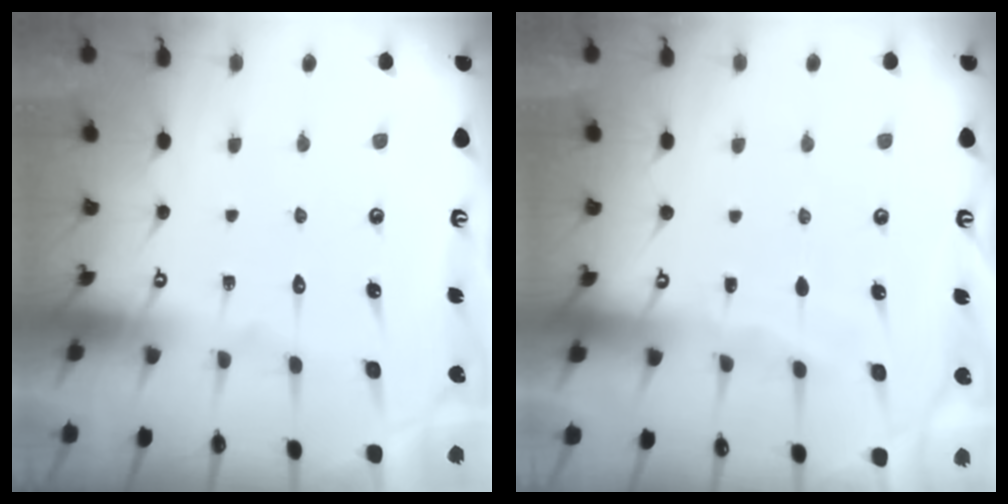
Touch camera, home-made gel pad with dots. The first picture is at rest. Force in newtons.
{"total": 3.3, "press": 3.3, "slide": 0.5}